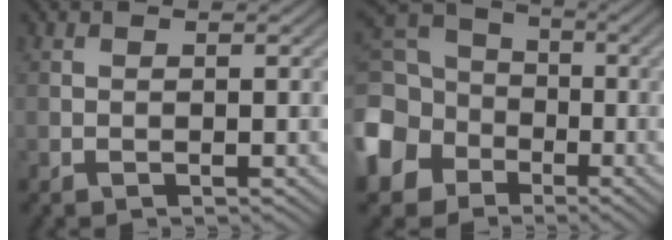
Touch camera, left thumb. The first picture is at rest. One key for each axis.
{"total": 12.4, "fx": -3.8, "fy": 10.4, "fz": 5.5, "tx": -0.189, "ty": -0.031, "tz": -0.089}